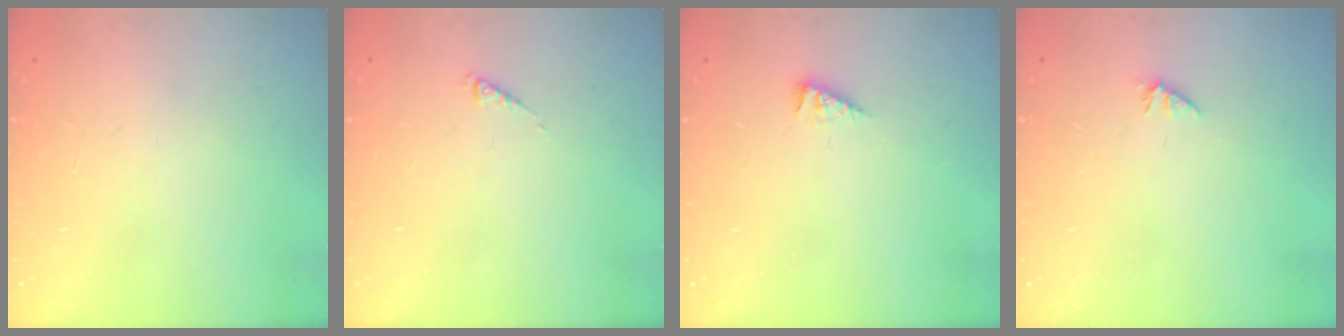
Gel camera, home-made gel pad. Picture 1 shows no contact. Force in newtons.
{"total": 0.0}
{"total": 1.7, "press": 1.7, "slide": 0.3}
{"total": 0.0}